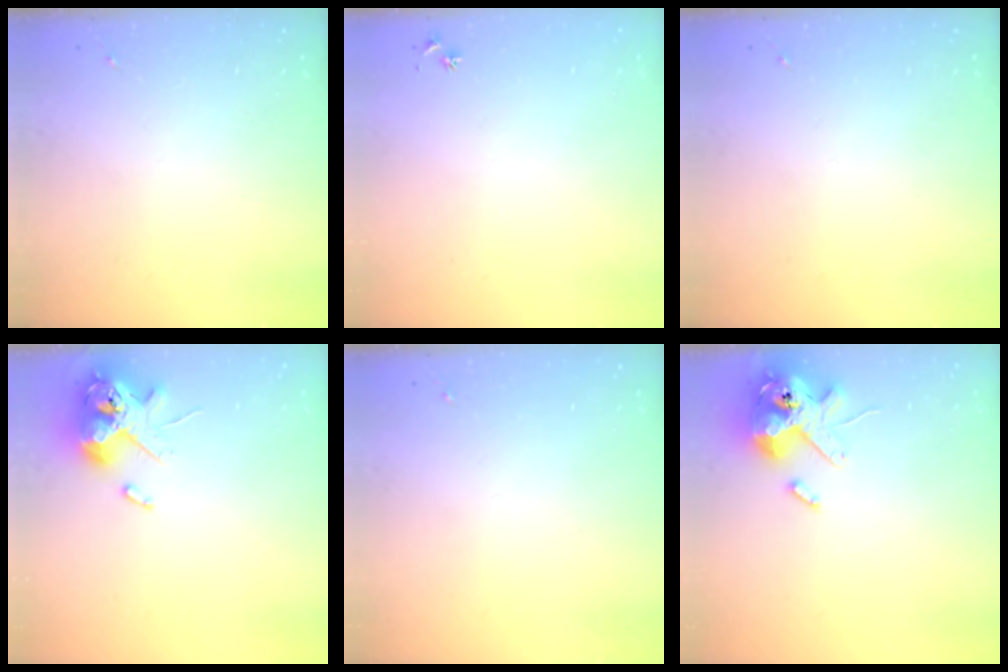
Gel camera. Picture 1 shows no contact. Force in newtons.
{"total": 2.5, "press": 2.5, "slide": 0.3}
{"total": 0.0}
{"total": 13.2, "press": 13.0, "slide": 2.3}
{"total": 0.0}
{"total": 14.8, "press": 14.5, "slide": 2.9}